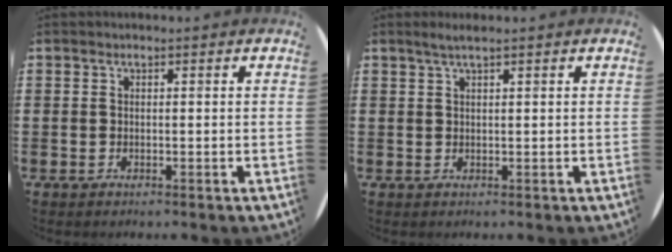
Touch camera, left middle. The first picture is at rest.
{"total": 1.7, "force": [1.1, 0.0, 1.3], "torque": [-0.025, 0.003, 0.018]}